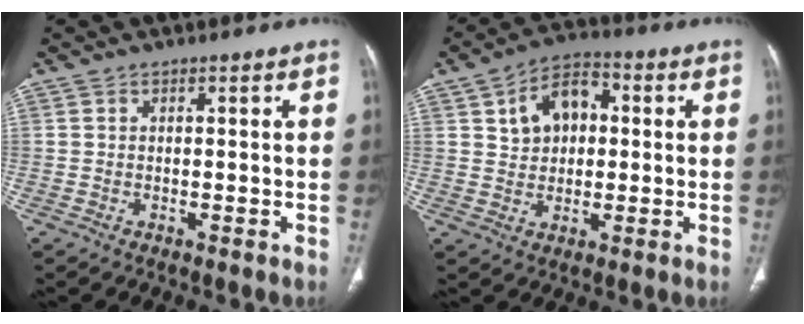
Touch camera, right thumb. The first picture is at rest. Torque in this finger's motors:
{"motor_torque": [0.05, 0.24, 0.02, -0.09, 0.20]}